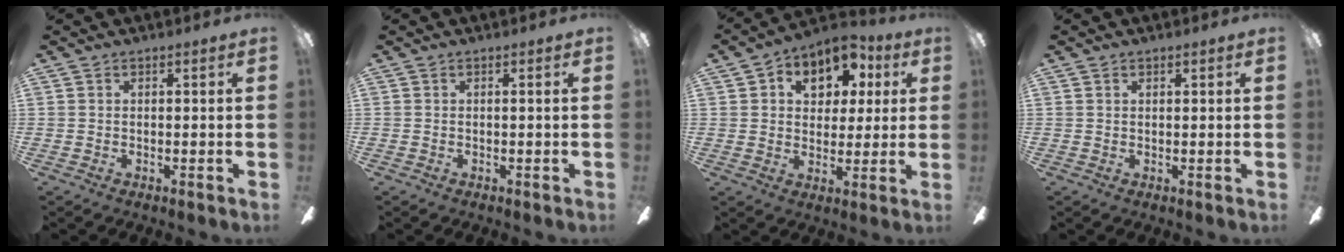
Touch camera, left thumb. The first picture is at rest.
{"total": 0.6, "force": [0.0, -0.1, 0.6], "torque": [-0.011, 0.000, 0.000]}
{"total": 11.6, "force": [5.3, 8.0, 6.5], "torque": [-0.083, -0.016, 0.091]}
{"total": 0.8, "force": [0.4, 0.2, 0.6], "torque": [-0.013, 0.001, 0.008]}